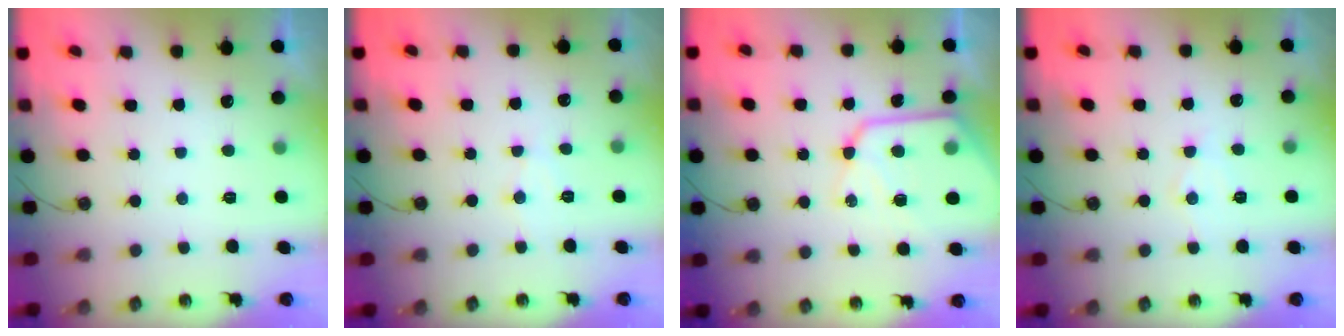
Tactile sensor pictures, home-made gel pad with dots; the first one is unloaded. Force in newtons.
{"total": 5.3, "press": 5.3, "slide": 0.6}
{"total": 14.0, "press": 13.9, "slide": 1.3}
{"total": 6.7, "press": 6.7, "slide": 0.6}